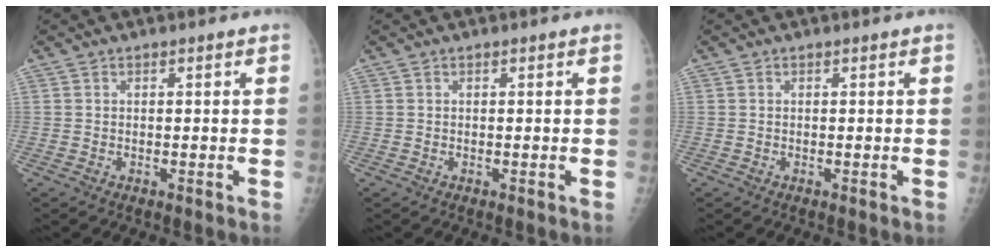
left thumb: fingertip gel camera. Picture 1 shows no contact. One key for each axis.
{"total": 0.0}
{"total": 0.0}